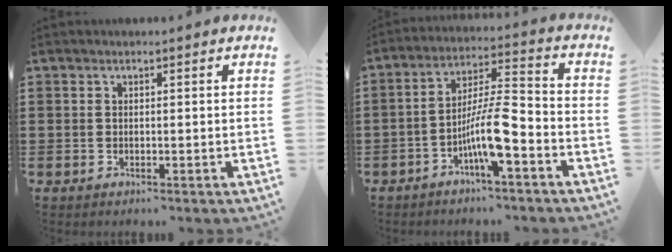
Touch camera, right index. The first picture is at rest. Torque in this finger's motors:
{"motor_torque": [2.14, 0.00, 0.82, 0.21]}